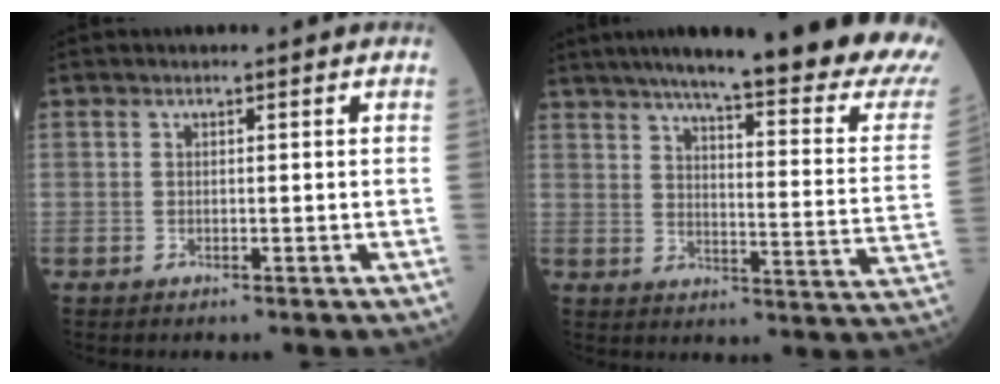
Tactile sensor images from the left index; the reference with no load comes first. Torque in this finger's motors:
{"motor_torque": [0.57, -0.87, 1.05, 0.21]}